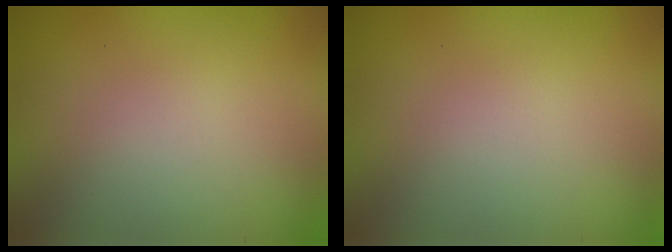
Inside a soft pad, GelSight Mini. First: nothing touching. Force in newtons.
{"total": 0.0}